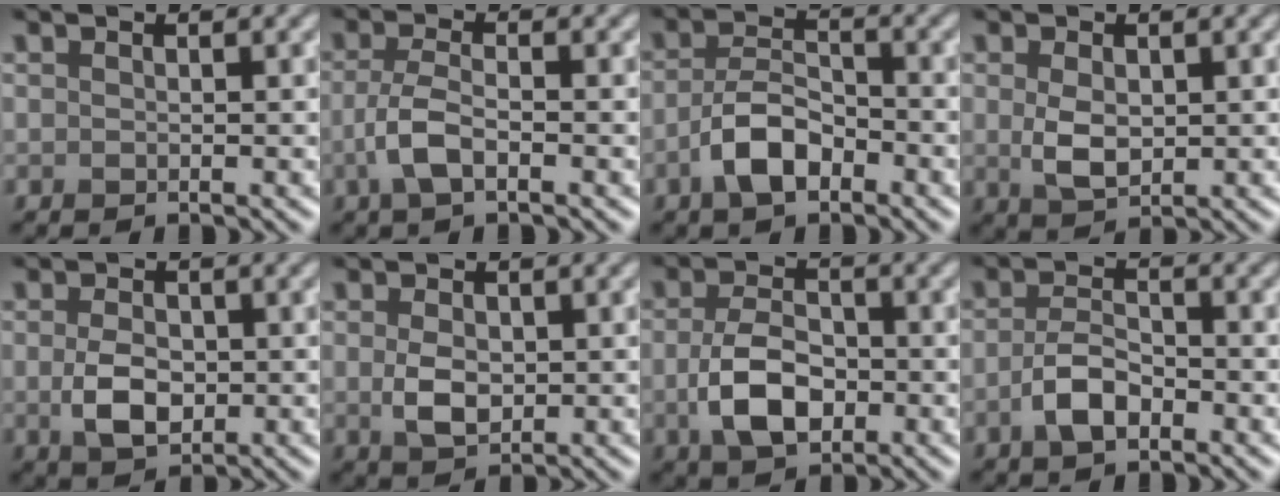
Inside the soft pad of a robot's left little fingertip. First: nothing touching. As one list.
[{"total": 3.0, "force": [-1.1, 1.1, 2.6], "torque": [-0.060, -0.001, -0.028]}, {"total": 4.3, "force": [-2.1, 2.2, 3.1], "torque": [-0.058, 0.005, -0.044]}, {"total": 3.0, "force": [0.2, 1.9, 2.3], "torque": [-0.053, -0.004, 0.009]}, {"total": 3.6, "force": [-0.4, 2.4, 2.7], "torque": [-0.055, -0.004, -0.005]}, {"total": 2.9, "force": [0.0, 2.0, 2.2], "torque": [-0.047, -0.004, 0.002]}, {"total": 5.4, "force": [-1.2, 3.3, 4.1], "torque": [-0.087, -0.006, -0.024]}, {"total": 3.3, "force": [-1.4, 1.6, 2.5], "torque": [-0.052, 0.002, -0.033]}]